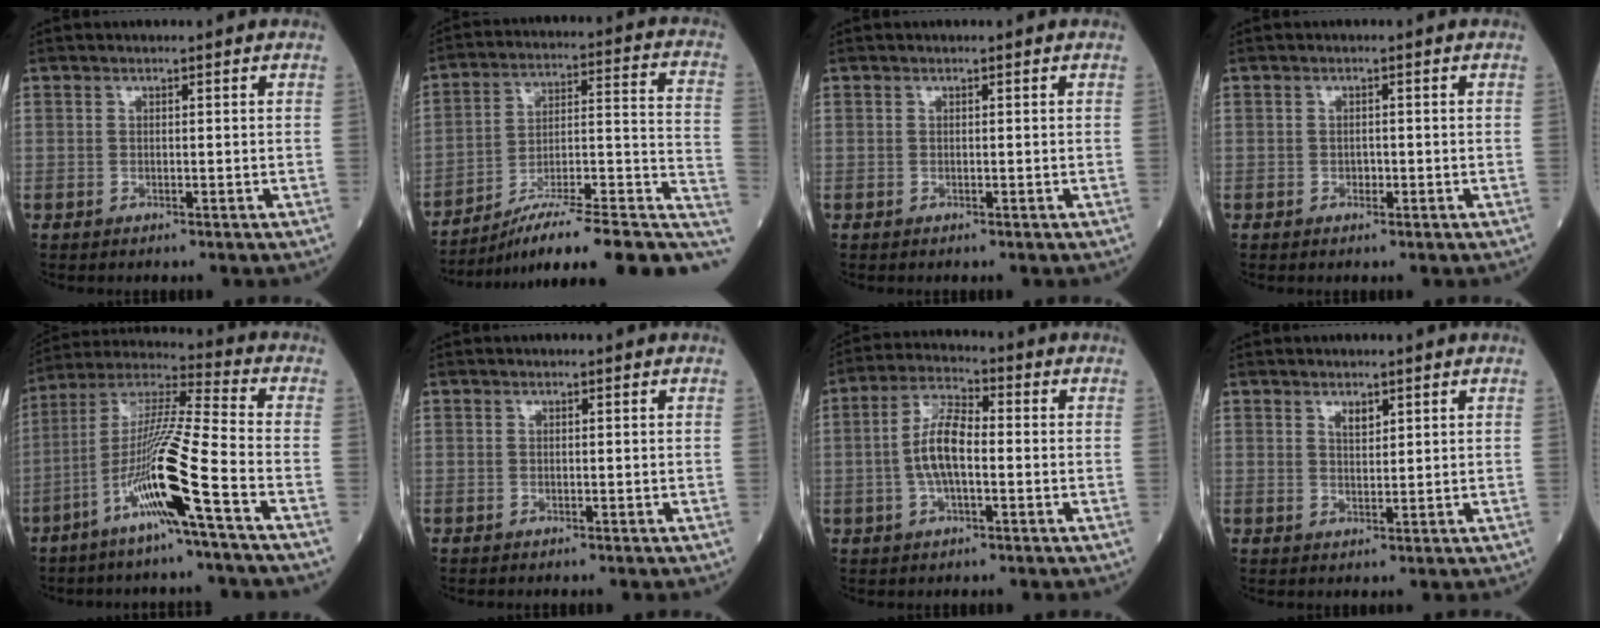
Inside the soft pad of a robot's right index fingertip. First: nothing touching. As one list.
[{"total": 22.9, "force": [-16.0, 2.8, 16.2], "torque": [-0.165, 0.026, -0.240]}, {"total": 0.0}, {"total": 0.8, "force": [-0.3, 0.6, 0.4], "torque": [-0.007, 0.002, -0.004]}, {"total": 14.1, "force": [-6.1, -1.3, 12.7], "torque": [-0.251, -0.005, -0.120]}, {"total": 0.0}, {"total": 7.5, "force": [-0.7, 2.5, 7.0], "torque": [-0.146, 0.014, -0.019]}, {"total": 1.8, "force": [1.2, 0.7, 1.1], "torque": [-0.020, -0.002, 0.024]}]